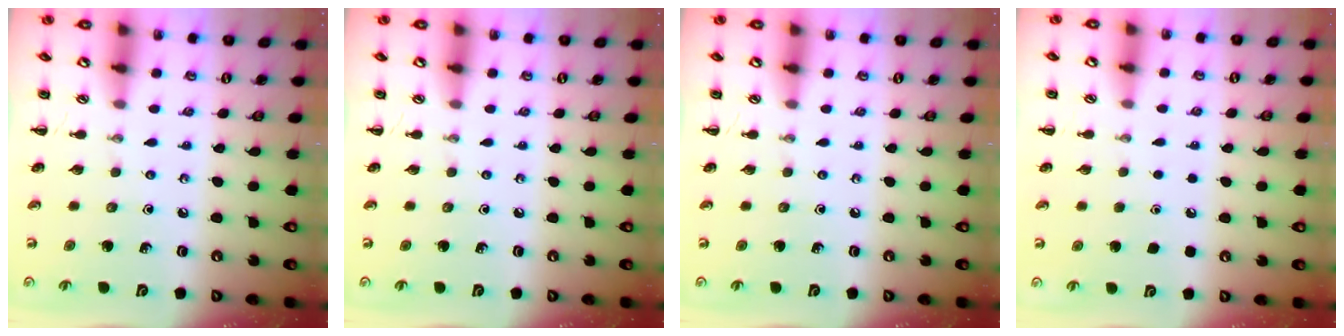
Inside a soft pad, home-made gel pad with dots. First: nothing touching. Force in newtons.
{"total": 0.0}
{"total": 0.0}
{"total": 1.8, "press": 1.8, "slide": 0.1}